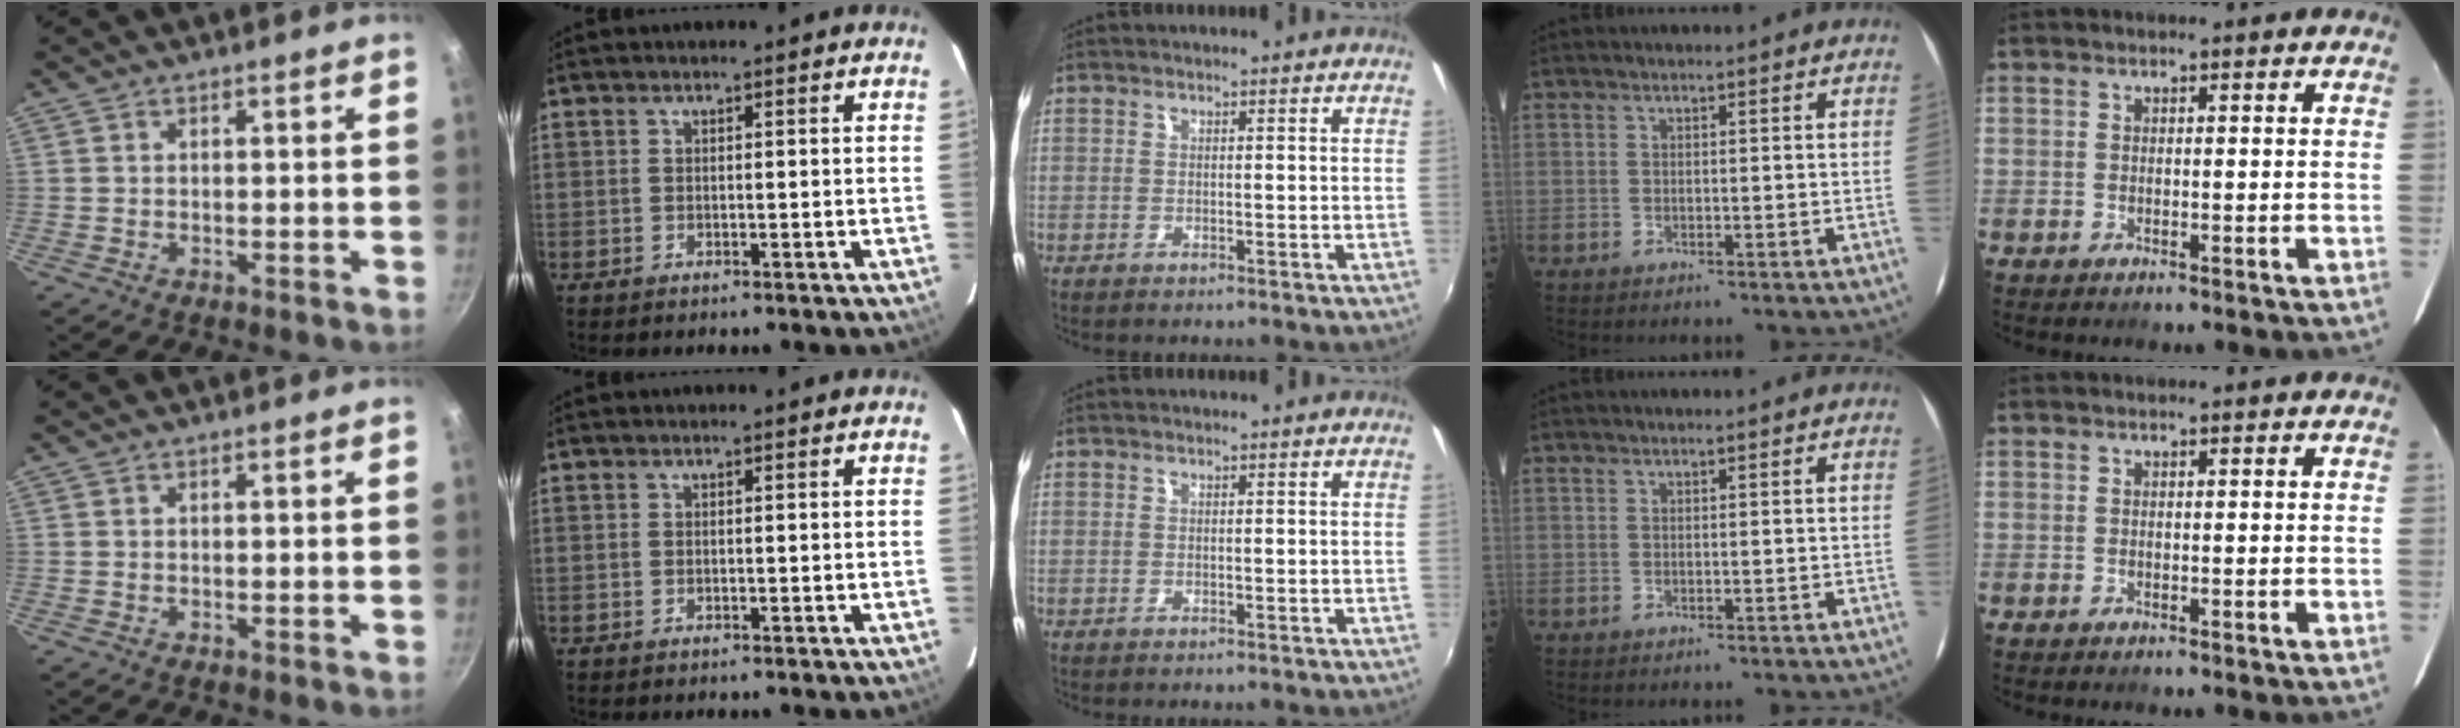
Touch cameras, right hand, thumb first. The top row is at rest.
{}